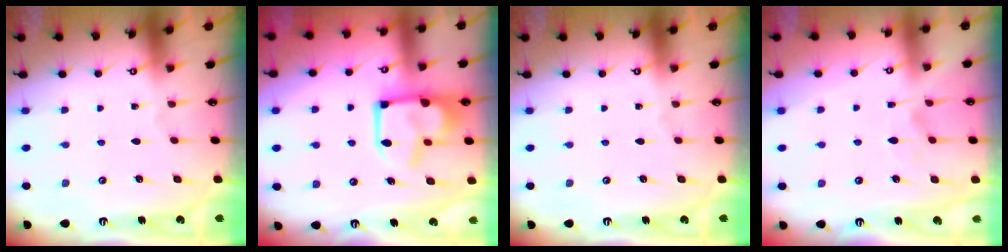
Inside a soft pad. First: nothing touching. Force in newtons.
{"total": 9.4, "press": 9.4, "slide": 1.3}
{"total": 0.0}
{"total": 1.9, "press": 1.5, "slide": 1.1}